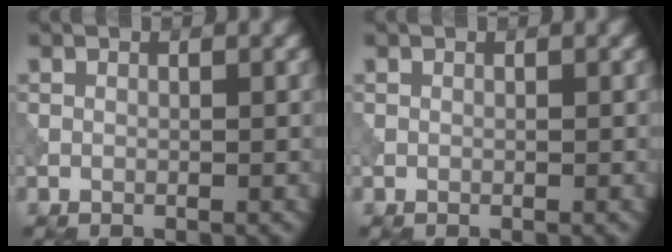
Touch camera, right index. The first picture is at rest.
{"total": 0.0}